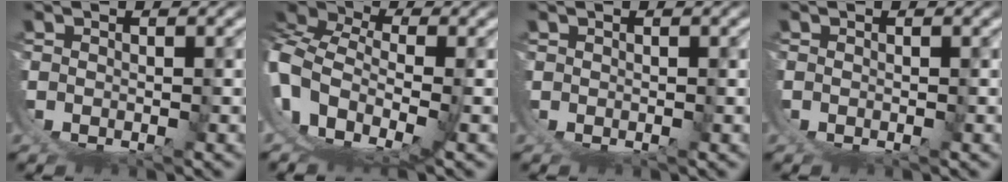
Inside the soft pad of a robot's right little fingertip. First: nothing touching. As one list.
[{"total": 10.8, "force": [-0.4, 8.0, 7.2], "torque": [-0.176, -0.037, -0.007]}, {"total": 0.0}, {"total": 0.6, "force": [-0.1, -0.6, 0.1], "torque": [0.000, -0.002, -0.001]}]